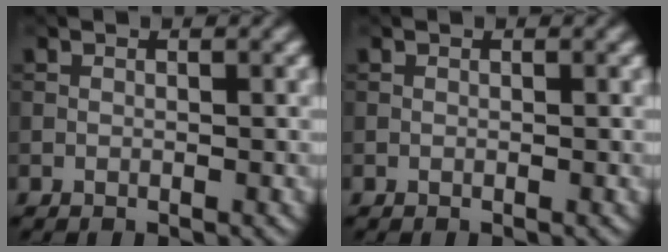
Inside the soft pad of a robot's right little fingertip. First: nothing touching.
{"total": 0.0}